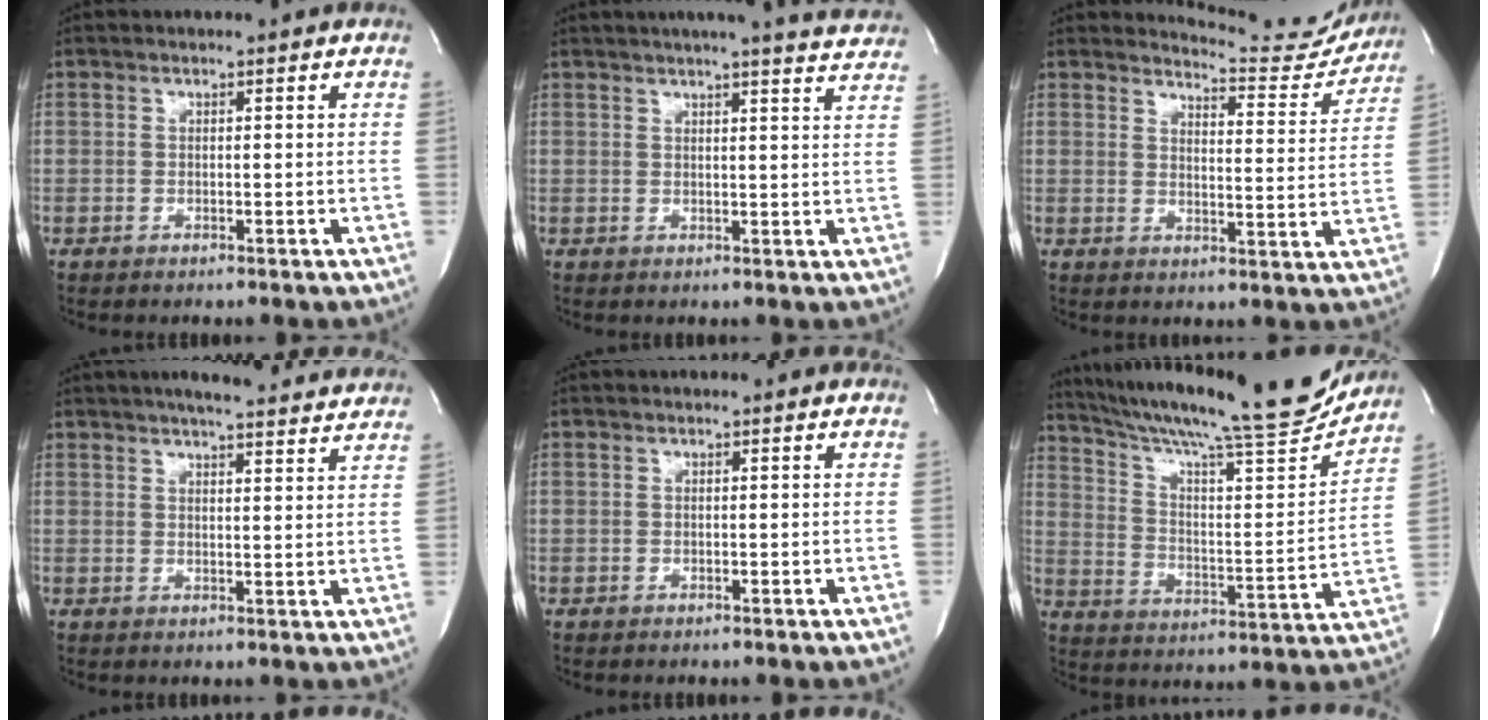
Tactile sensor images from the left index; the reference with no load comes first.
{"total": 17.4, "force": [16.0, 0.8, 6.8], "torque": [-0.096, -0.021, 0.182]}
{"total": 10.4, "force": [10.3, 1.0, -0.5], "torque": [0.014, -0.054, 0.112]}
{"total": 14.0, "force": [12.6, 1.8, 5.8], "torque": [-0.079, 0.015, 0.152]}
{"total": 0.0}
{"total": 23.2, "force": [20.8, 1.3, 10.1], "torque": [-0.170, -0.043, 0.300]}